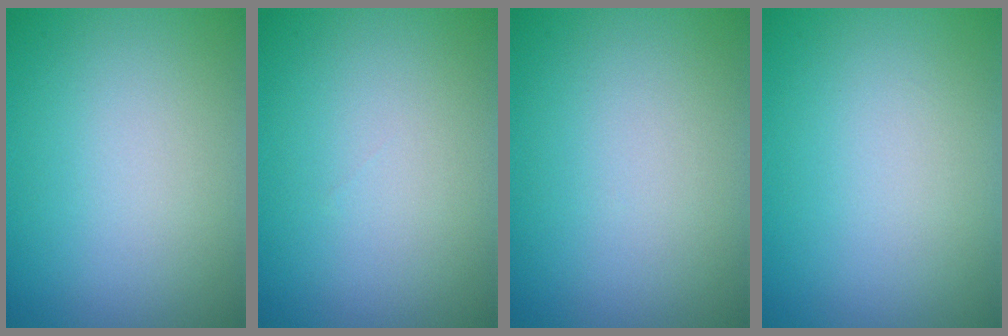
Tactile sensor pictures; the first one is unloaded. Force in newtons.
{"total": 0.0}
{"total": 0.0}
{"total": 0.0}